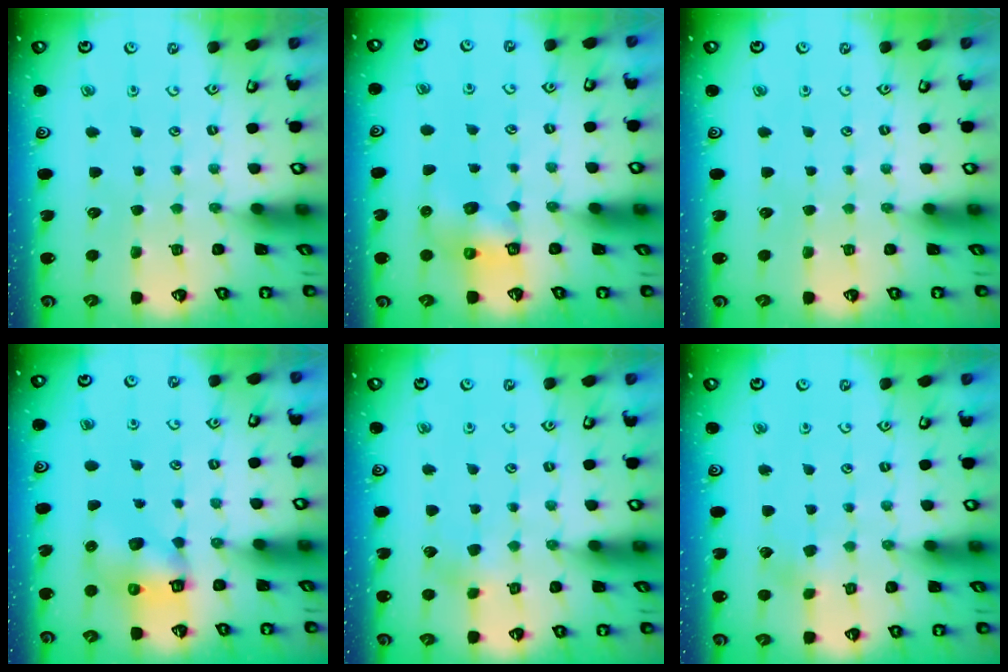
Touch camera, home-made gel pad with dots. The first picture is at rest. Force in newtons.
{"total": 7.1, "press": 7.0, "slide": 0.3}
{"total": 0.0}
{"total": 6.8, "press": 6.7, "slide": 1.0}
{"total": 4.2, "press": 4.2, "slide": 0.4}
{"total": 2.3, "press": 2.3, "slide": 0.1}